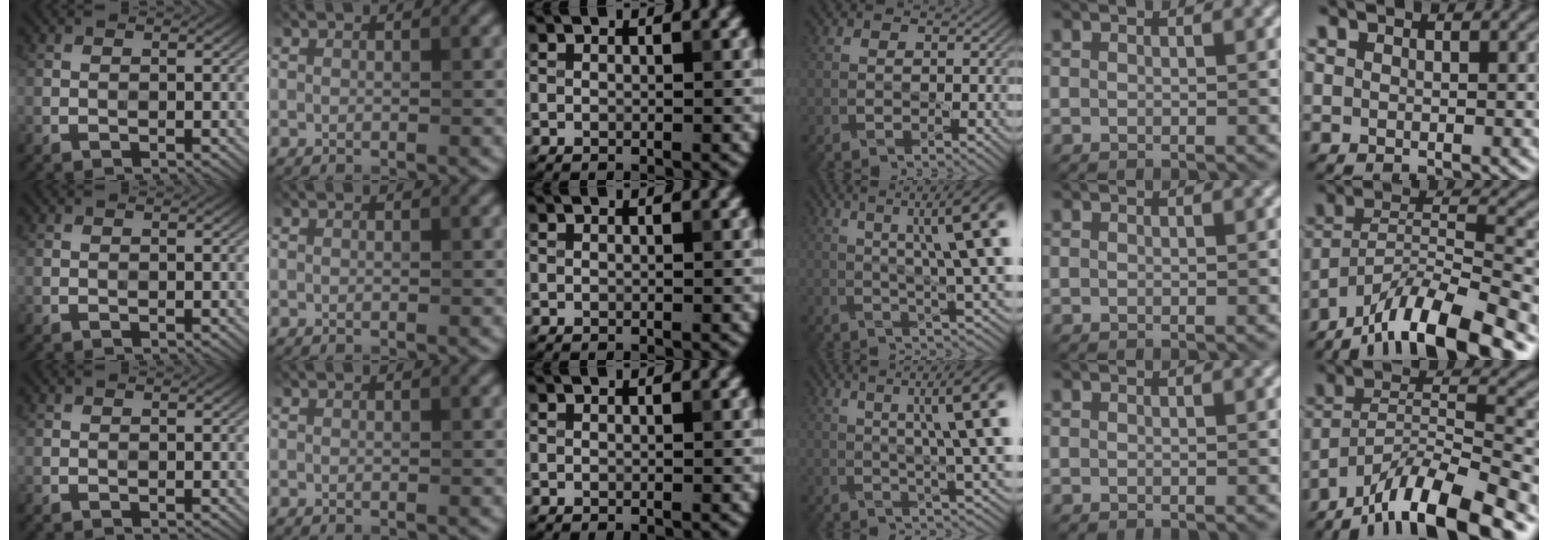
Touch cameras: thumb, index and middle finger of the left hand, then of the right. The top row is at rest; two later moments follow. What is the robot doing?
{"motion": "pour", "object": "cup"}